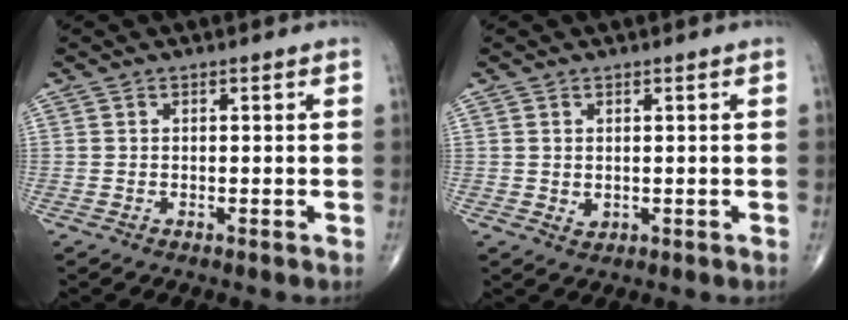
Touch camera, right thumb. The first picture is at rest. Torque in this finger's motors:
{"motor_torque": [-0.21, 0.15, -0.11, 0.01, 0.03]}